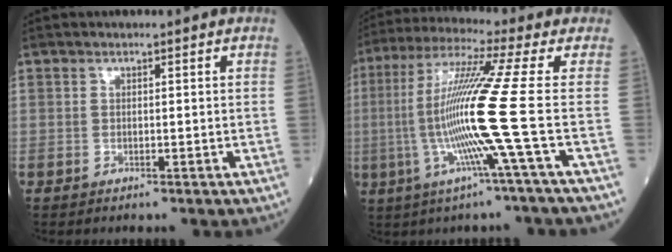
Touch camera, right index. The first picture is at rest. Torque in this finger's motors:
{"motor_torque": [1.49, -0.65, 1.06, 0.21]}